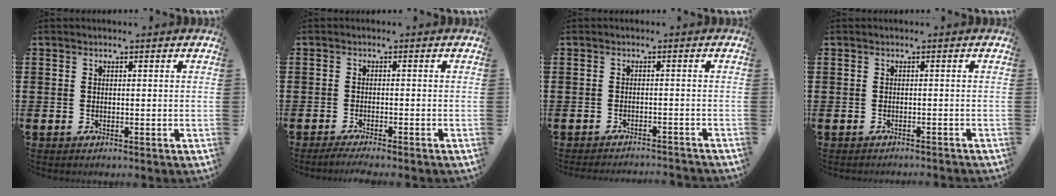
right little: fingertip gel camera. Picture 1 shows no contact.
{"total": 1.4, "force": [-1.2, -0.1, 0.8], "torque": [-0.010, 0.001, -0.023]}
{"total": 1.0, "force": [-1.0, -0.1, 0.0], "torque": [-0.001, 0.006, -0.020]}
{"total": 0.0}